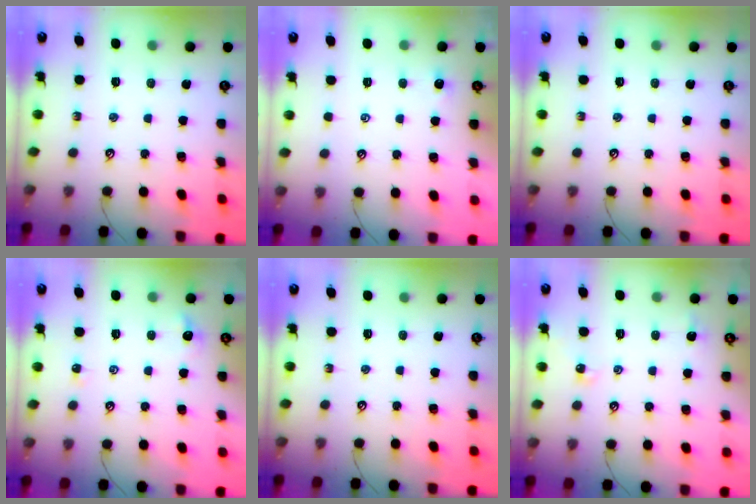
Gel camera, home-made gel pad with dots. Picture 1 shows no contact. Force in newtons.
{"total": 1.4, "press": 1.3, "slide": 0.3}
{"total": 0.0}
{"total": 1.6, "press": 1.5, "slide": 0.5}
{"total": 0.0}
{"total": 2.1, "press": 2.0, "slide": 0.5}